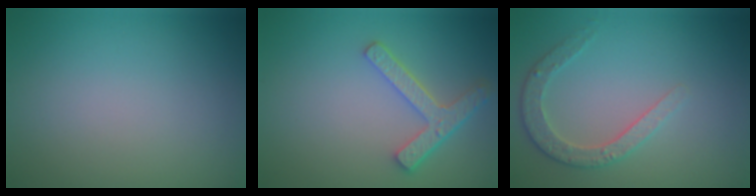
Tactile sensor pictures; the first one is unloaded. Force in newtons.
{"total": 3.7, "press": 2.8, "slide": 2.3}
{"total": 2.9, "press": 2.8, "slide": 0.7}